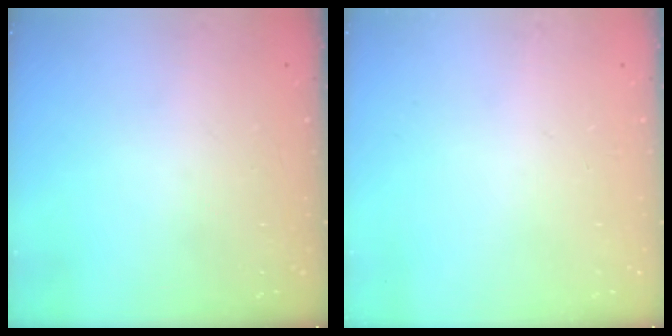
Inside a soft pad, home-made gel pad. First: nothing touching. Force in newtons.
{"total": 0.0}